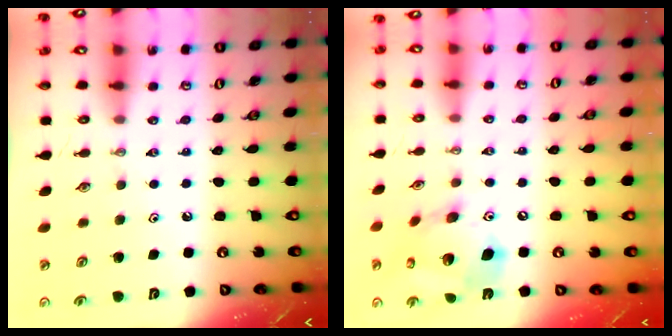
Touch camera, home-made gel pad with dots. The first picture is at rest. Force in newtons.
{"total": 16.5, "press": 16.2, "slide": 3.1}